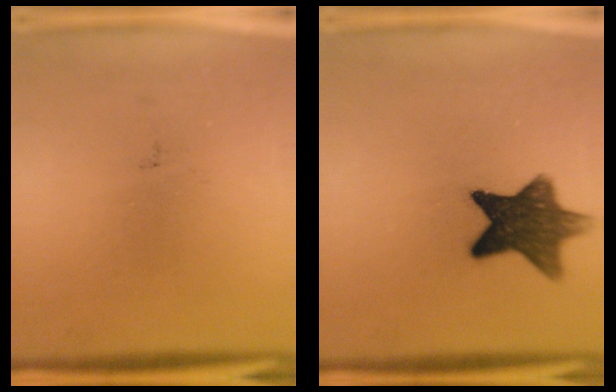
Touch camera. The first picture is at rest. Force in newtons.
{"total": 10.7}